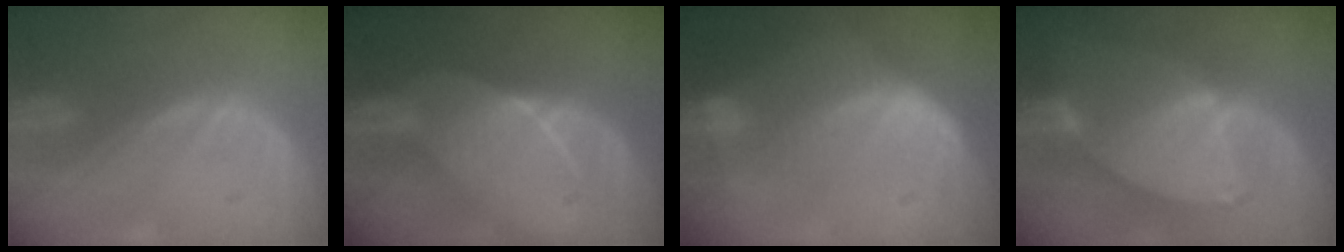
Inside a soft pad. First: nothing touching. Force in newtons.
{"total": 7.4, "press": 6.7, "slide": 3.2}
{"total": 7.1, "press": 6.6, "slide": 2.6}
{"total": 8.4, "press": 7.3, "slide": 4.1}